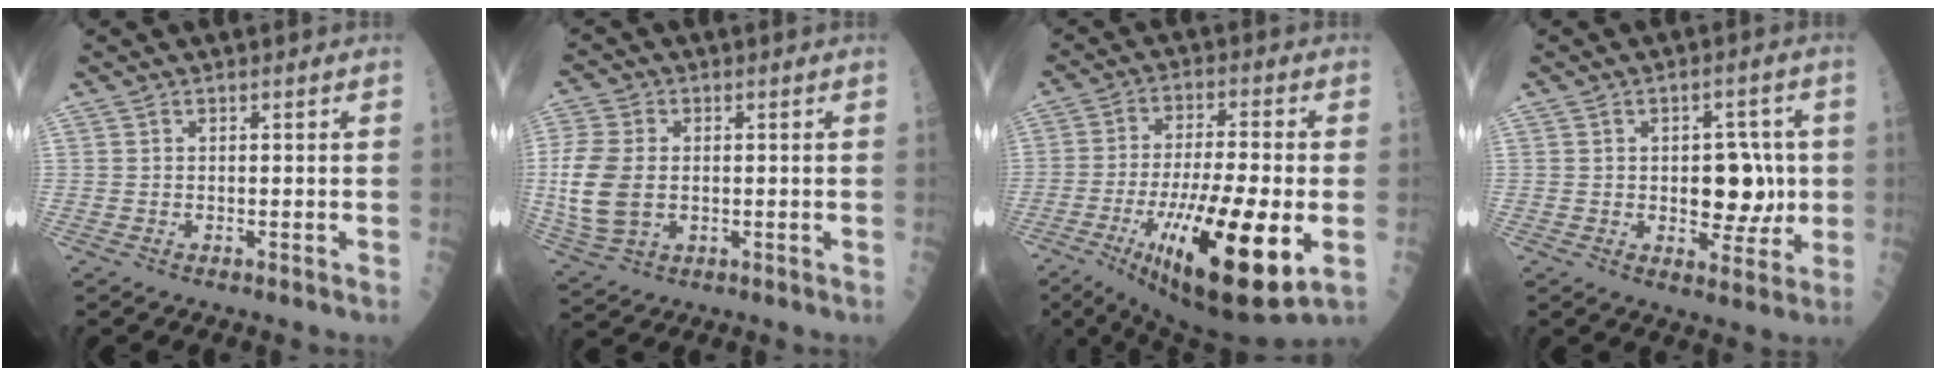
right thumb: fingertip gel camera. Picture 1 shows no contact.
{"total": 11.1, "force": [-0.3, 7.4, 8.4], "torque": [-0.193, 0.001, -0.002]}
{"total": 23.8, "force": [-6.5, 6.2, 22.0], "torque": [-0.392, -0.022, -0.092]}
{"total": 9.4, "force": [0.0, 5.7, 7.4], "torque": [-0.050, 0.003, 0.005]}